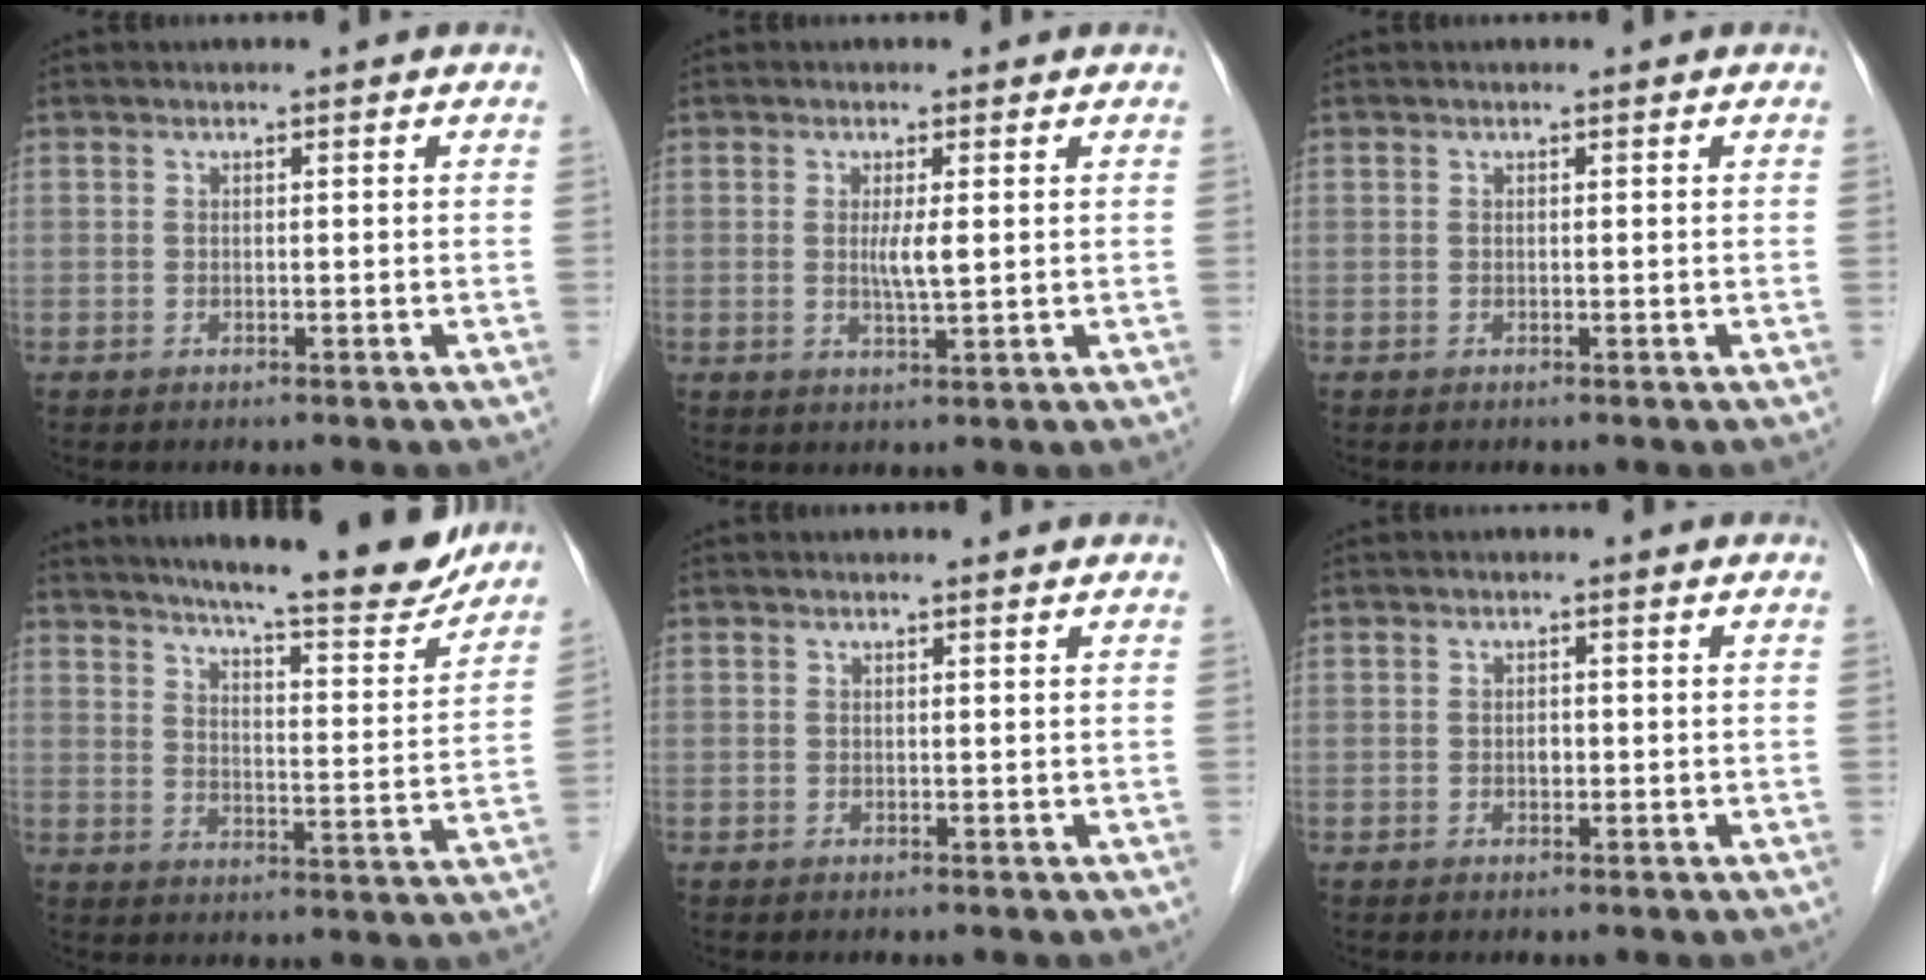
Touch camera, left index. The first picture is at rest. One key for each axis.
{"total": 2.8, "fx": 0.4, "fy": 0.1, "fz": 2.7, "tx": -0.056, "ty": -0.005, "tz": 0.008}
{"total": 0.0}
{"total": 18.6, "fx": 16.5, "fy": 2.0, "fz": 8.3, "tx": -0.119, "ty": -0.031, "tz": 0.214}
{"total": 0.5, "fx": 0.5, "fy": -0.1, "fz": 0.1, "tx": -0.009, "ty": -0.001, "tz": 0.008}
{"total": 0.9, "fx": -0.2, "fy": 0.6, "fz": 0.7, "tx": -0.012, "ty": 0.002, "tz": -0.004}